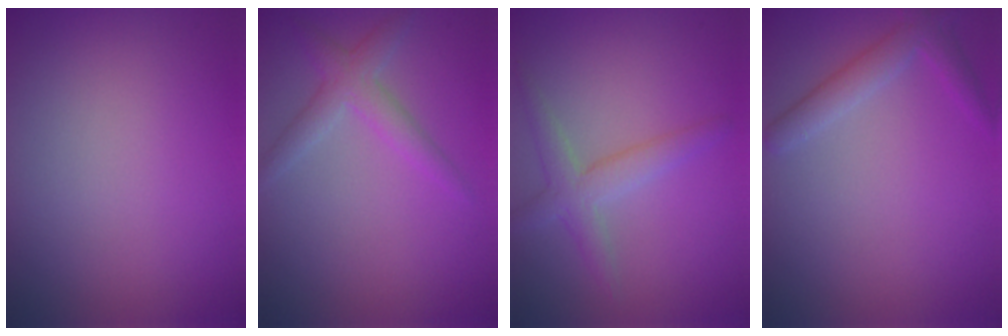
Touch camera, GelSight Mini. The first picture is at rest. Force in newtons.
{"total": 2.6, "press": 2.6, "slide": 0.0}
{"total": 2.8, "press": 2.7, "slide": 0.3}
{"total": 2.3, "press": 2.3, "slide": 0.1}